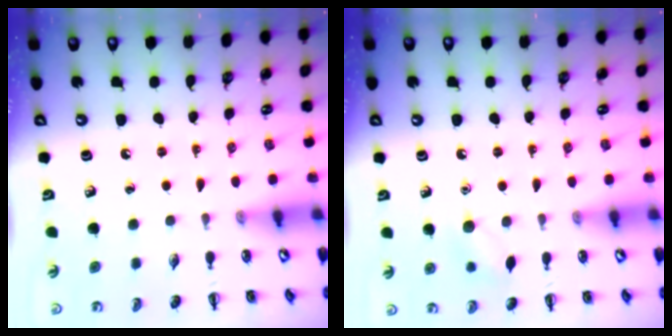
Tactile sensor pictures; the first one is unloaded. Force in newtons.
{"total": 7.8, "press": 7.7, "slide": 1.6}